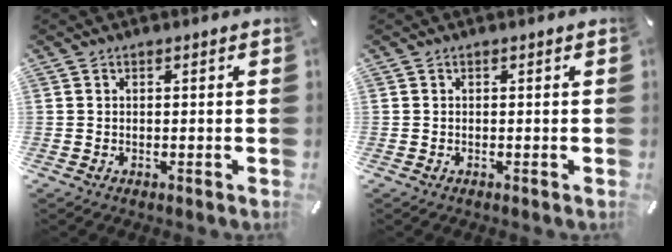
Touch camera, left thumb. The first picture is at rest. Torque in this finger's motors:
{"motor_torque": [0.06, 0.03, -0.06, 0.06, 0.00]}